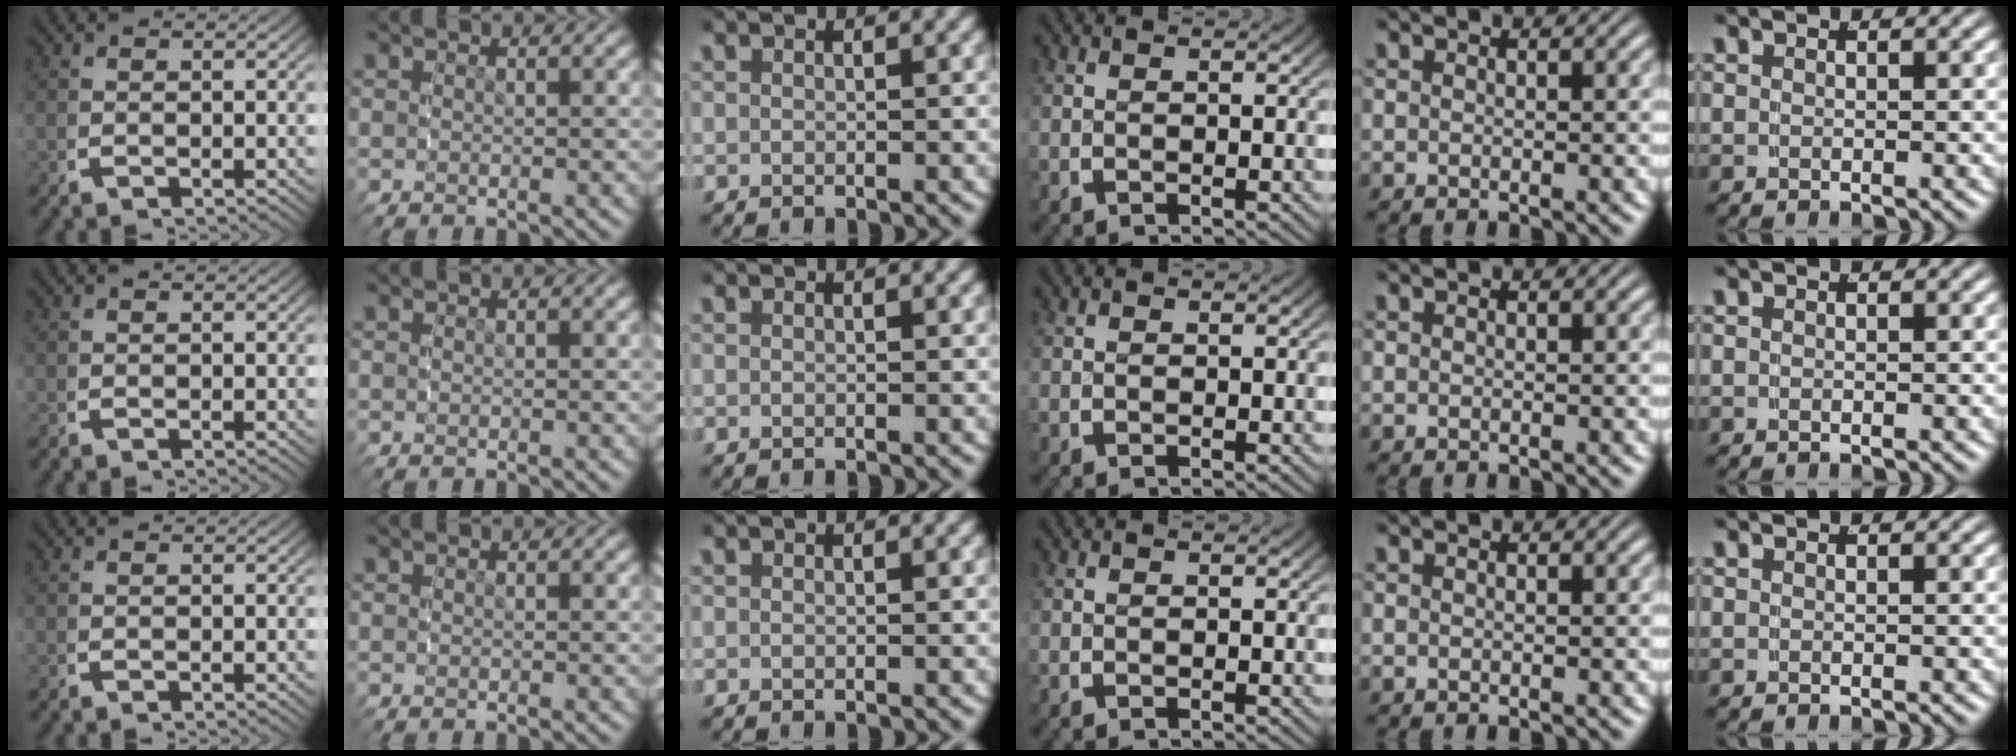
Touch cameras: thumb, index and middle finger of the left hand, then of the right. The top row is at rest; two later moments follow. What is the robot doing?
{"motion": "reach", "object": "shoes"}